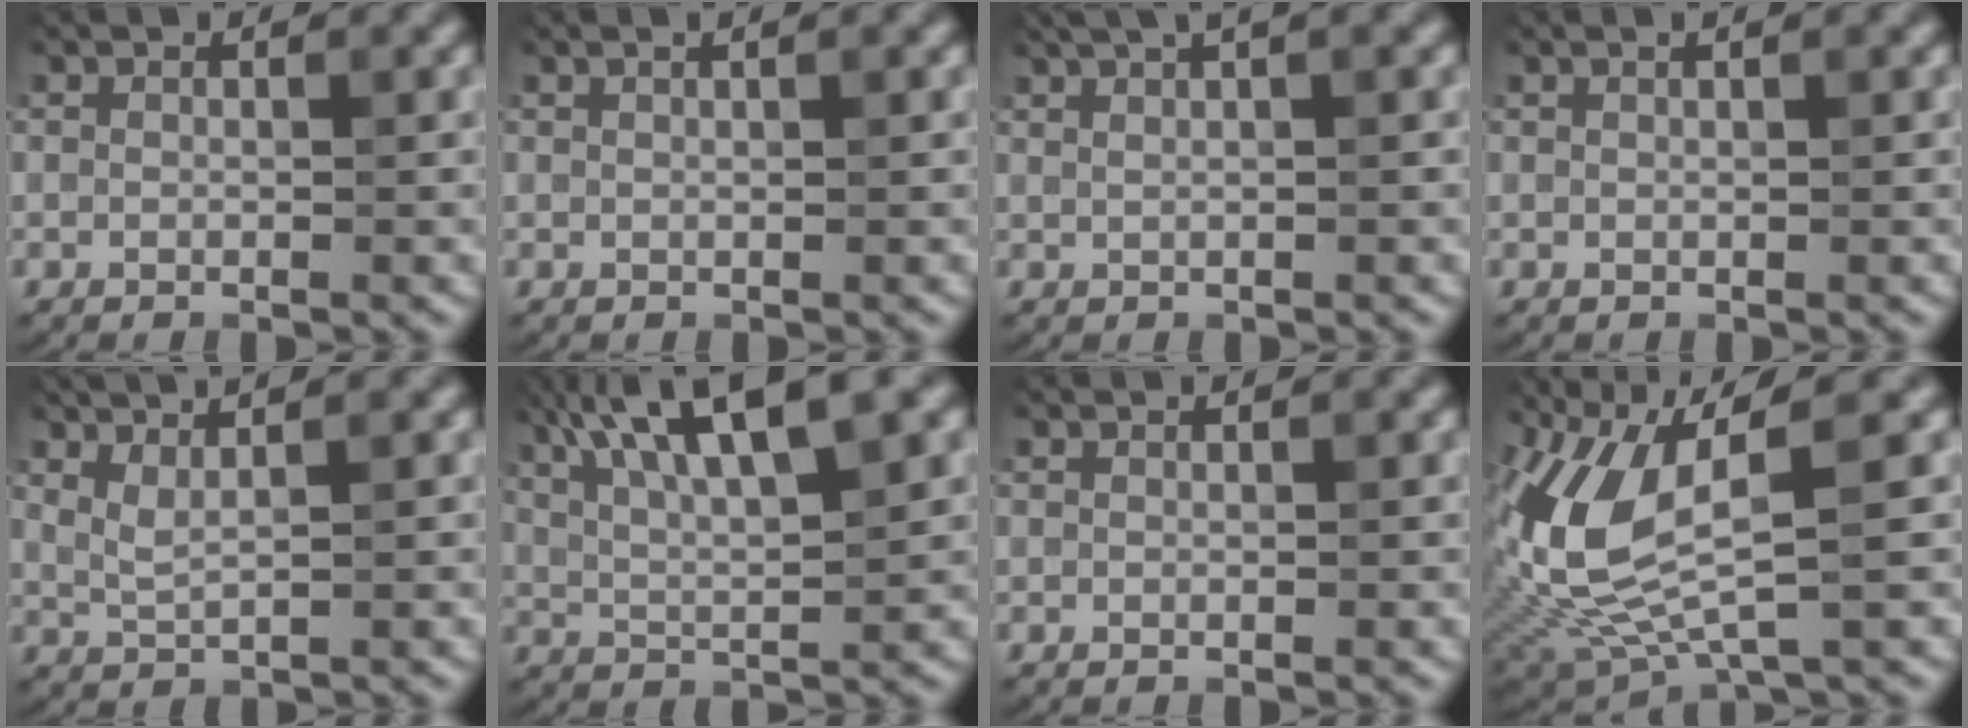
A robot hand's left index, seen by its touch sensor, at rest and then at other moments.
{"total": 1.4, "force": [0.9, 0.4, 1.0], "torque": [-0.007, -0.006, 0.008]}
{"total": 5.3, "force": [3.3, 1.9, 3.7], "torque": [-0.037, 0.029, 0.028]}
{"total": 1.1, "force": [0.8, 0.2, 0.8], "torque": [-0.007, -0.005, 0.009]}
{"total": 2.6, "force": [1.6, 0.7, 2.0], "torque": [-0.037, 0.003, 0.029]}
{"total": 10.5, "force": [5.8, 2.8, 8.2], "torque": [-0.137, 0.023, 0.094]}
{"total": 0.0}
{"total": 9.2, "force": [1.5, 3.6, 8.4], "torque": [-0.195, -0.010, 0.032]}